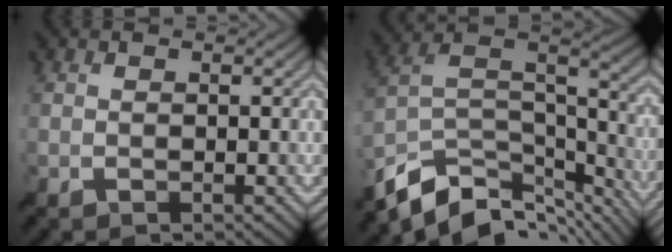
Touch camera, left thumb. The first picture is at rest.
{"total": 13.1, "force": [-9.2, 6.3, 7.0], "torque": [-0.169, -0.006, -0.155]}